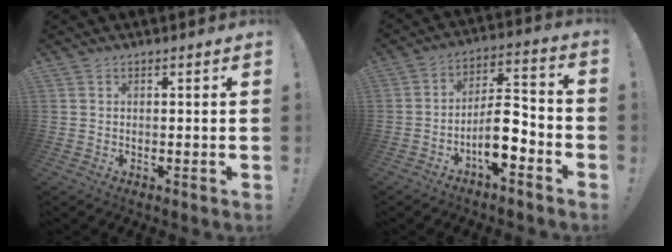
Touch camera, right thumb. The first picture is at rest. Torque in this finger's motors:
{"motor_torque": [1.19, 1.33, 1.10, -1.14, 0.02]}